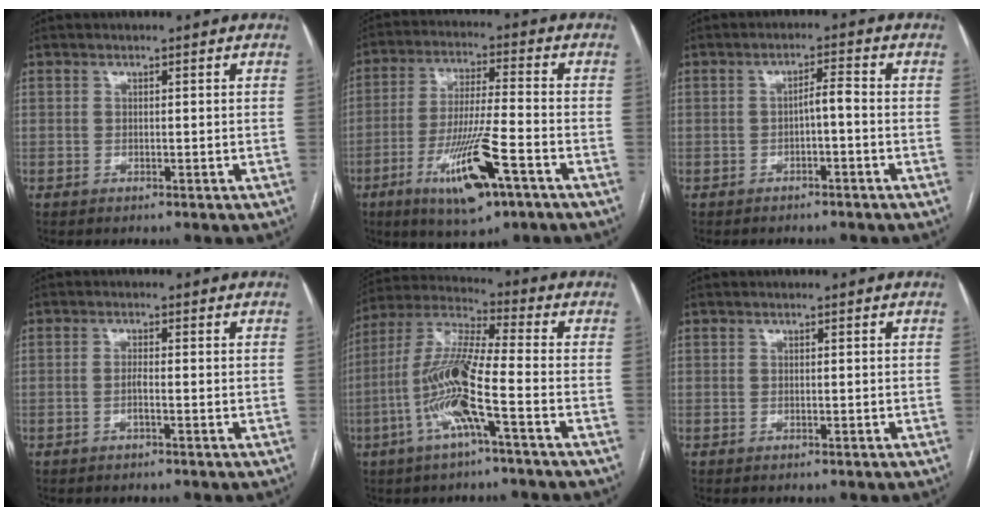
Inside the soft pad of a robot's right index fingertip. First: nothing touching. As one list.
[{"total": 13.1, "force": [-6.3, 1.6, 11.4], "torque": [-0.218, -0.019, -0.108]}, {"total": 2.5, "force": [-0.8, 0.4, 2.4], "torque": [-0.037, 0.008, -0.014]}, {"total": 1.4, "force": [-0.5, 0.0, 1.3], "torque": [-0.023, 0.001, -0.010]}, {"total": 12.6, "force": [-4.0, 0.5, 11.9], "torque": [-0.254, 0.004, -0.086]}, {"total": 0.0}]